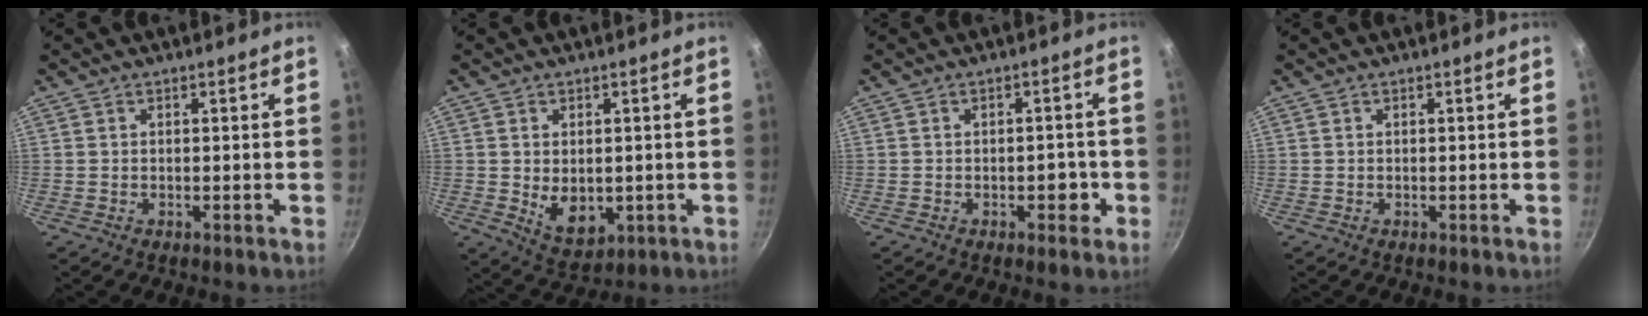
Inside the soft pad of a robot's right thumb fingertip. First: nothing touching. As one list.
[{"total": 7.1, "force": [-0.3, 4.8, 5.1], "torque": [-0.069, -0.016, 0.012]}, {"total": 3.4, "force": [-1.1, 2.1, 2.4], "torque": [-0.010, 0.012, -0.016]}, {"total": 0.0}]